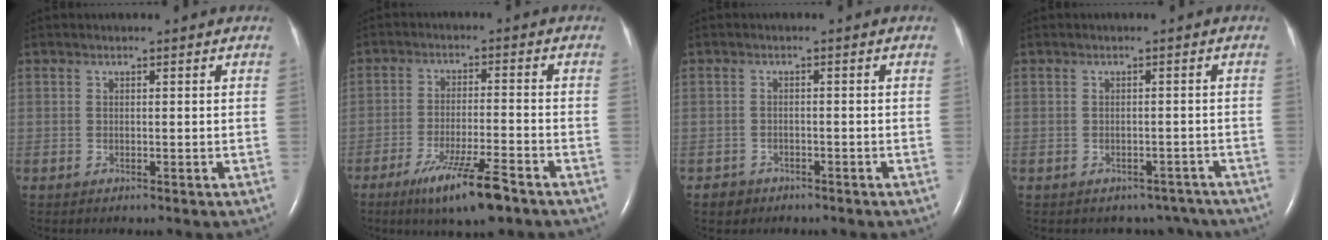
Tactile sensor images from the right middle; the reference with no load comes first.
{"total": 9.4, "force": [-6.2, 0.5, 7.1], "torque": [-0.133, -0.022, -0.103]}
{"total": 1.9, "force": [-1.3, 1.4, -0.1], "torque": [-0.004, 0.008, -0.019]}
{"total": 4.9, "force": [-4.1, 2.6, 0.0], "torque": [0.014, 0.014, -0.042]}